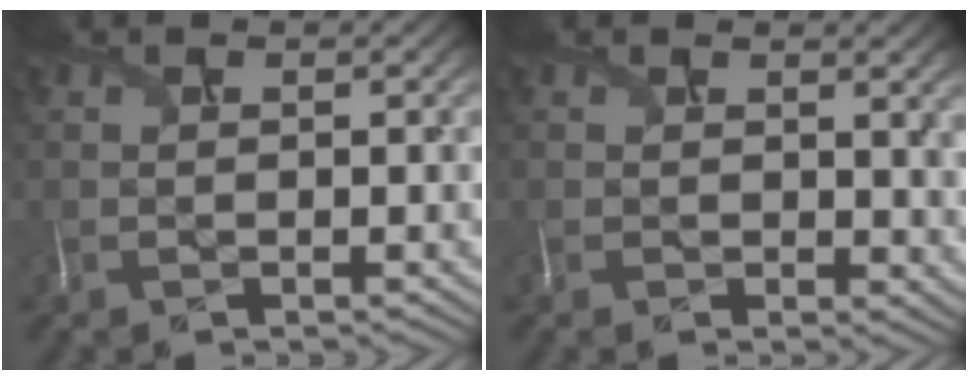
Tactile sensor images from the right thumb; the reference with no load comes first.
{"total": 2.3, "force": [0.5, 0.9, 2.1], "torque": [-0.025, 0.001, 0.012]}